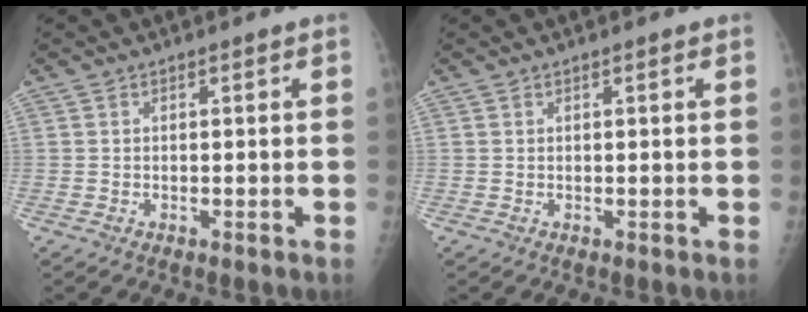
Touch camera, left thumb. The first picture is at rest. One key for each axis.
{"total": 0.5, "fx": 0.3, "fy": 0.1, "fz": 0.4, "tx": -0.005, "ty": 0.000, "tz": 0.003}